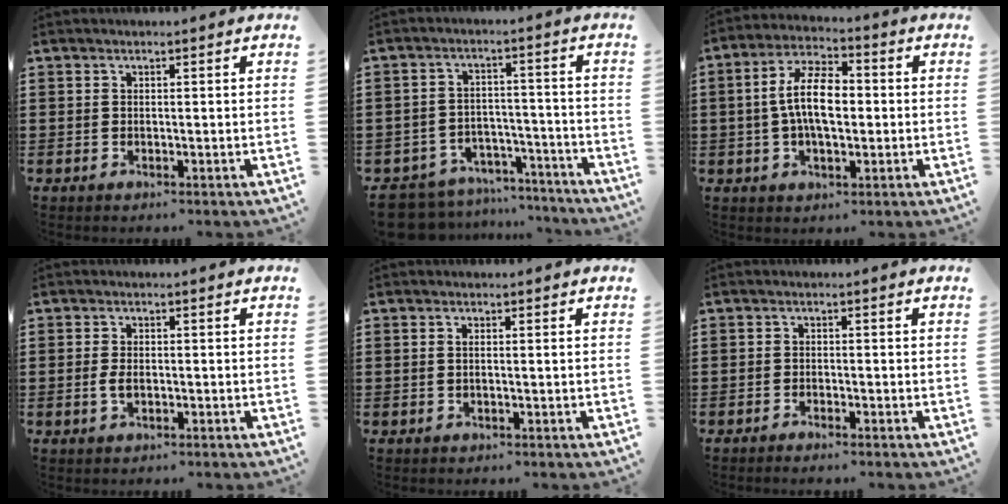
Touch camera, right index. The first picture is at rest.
{"total": 6.5, "force": [-6.1, 1.8, 1.0], "torque": [-0.036, 0.015, -0.124]}
{"total": 9.2, "force": [0.0, 4.2, 8.1], "torque": [-0.172, 0.008, -0.005]}
{"total": 2.1, "force": [-0.5, 1.0, 1.8], "torque": [-0.044, -0.004, -0.010]}
{"total": 0.8, "force": [-0.1, 0.0, 0.8], "torque": [-0.016, -0.002, -0.002]}
{"total": 1.1, "force": [-1.1, 0.0, 0.1], "torque": [-0.006, 0.001, -0.022]}